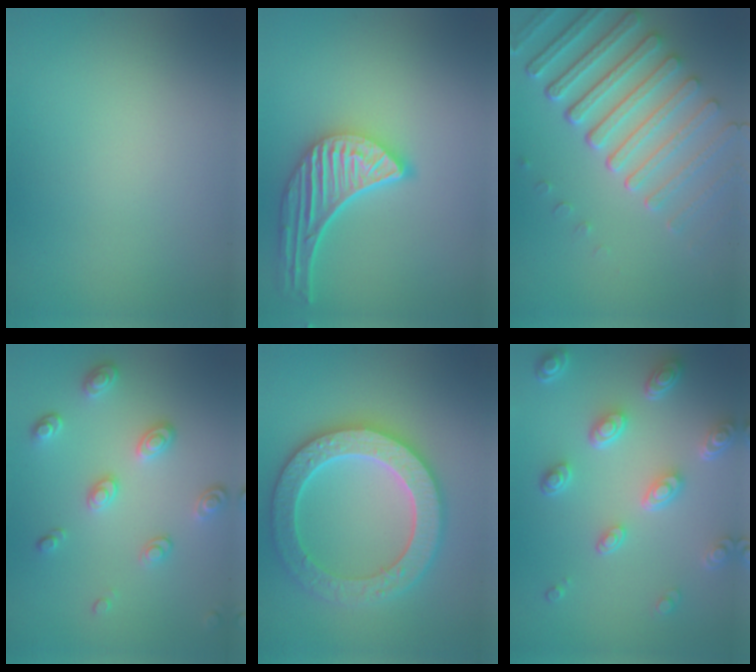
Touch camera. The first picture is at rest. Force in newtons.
{"total": 5.4, "press": 4.3, "slide": 3.4}
{"total": 7.2, "press": 5.4, "slide": 4.7}
{"total": 3.2, "press": 2.6, "slide": 1.8}
{"total": 6.4, "press": 6.2, "slide": 1.3}
{"total": 5.2, "press": 3.9, "slide": 3.5}